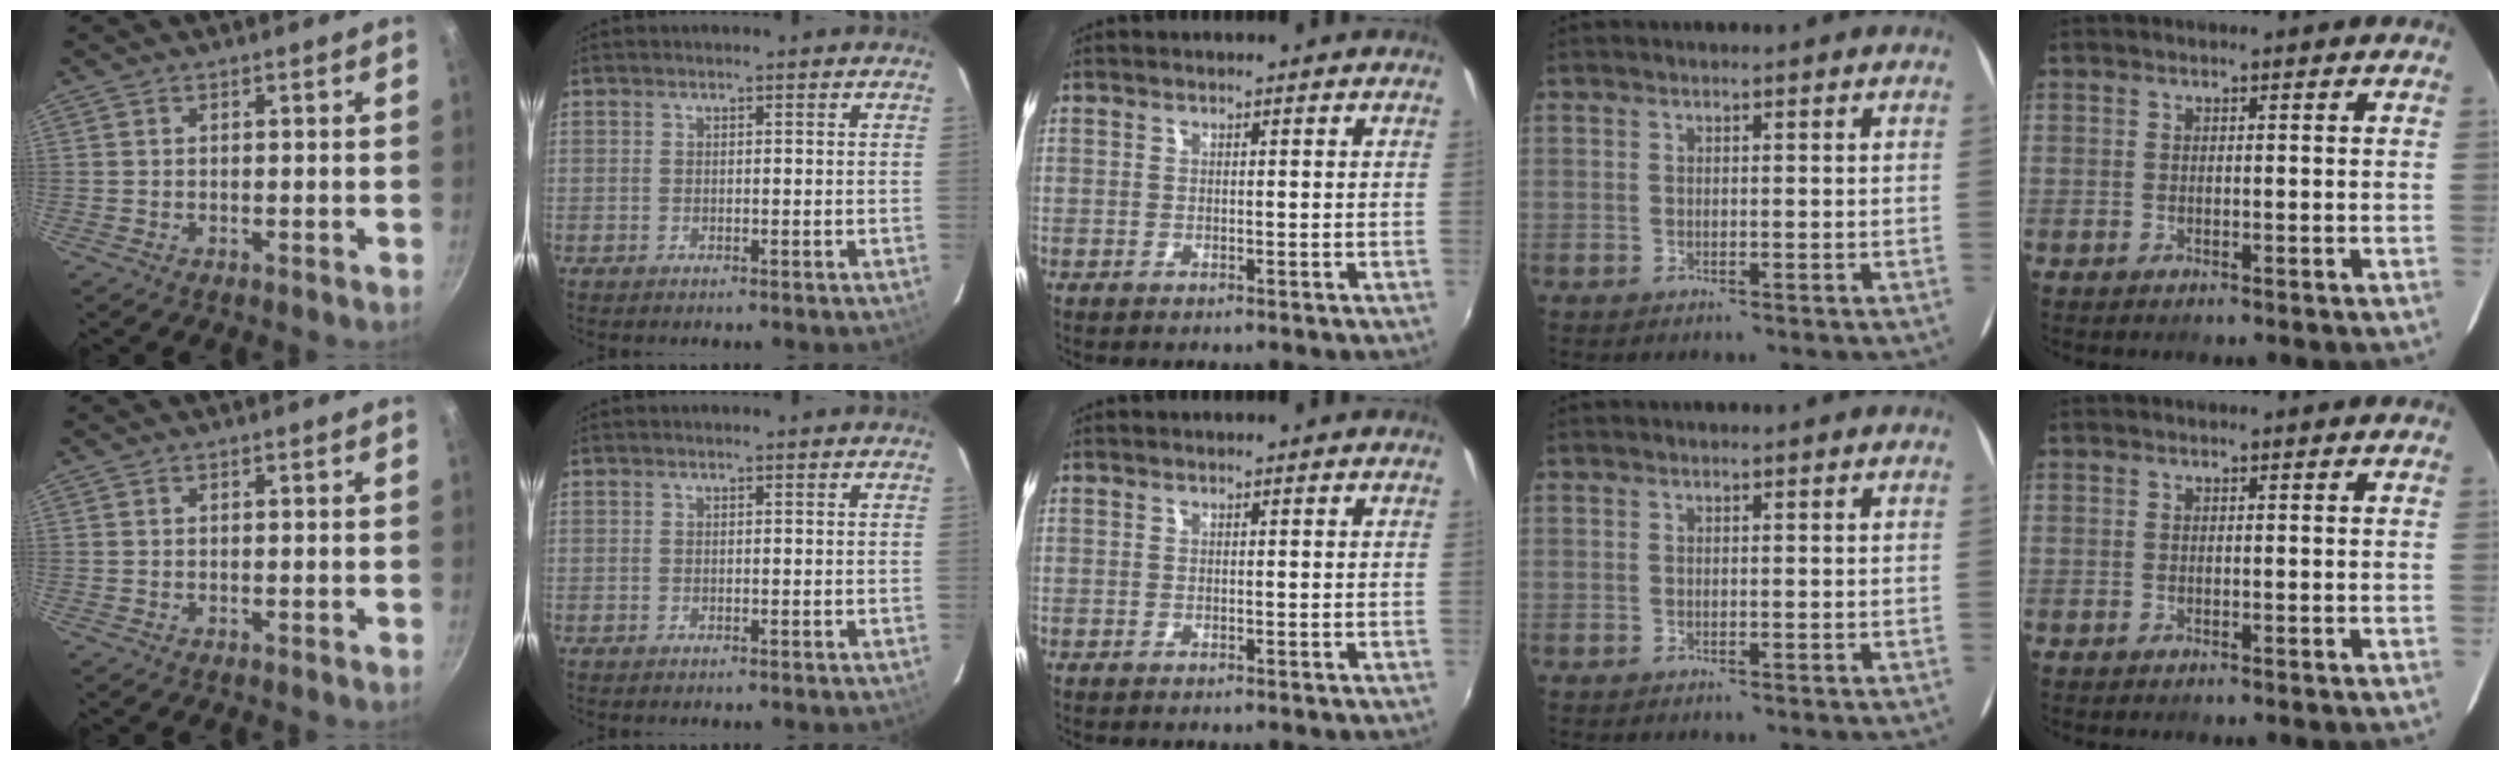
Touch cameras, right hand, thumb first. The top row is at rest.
{}